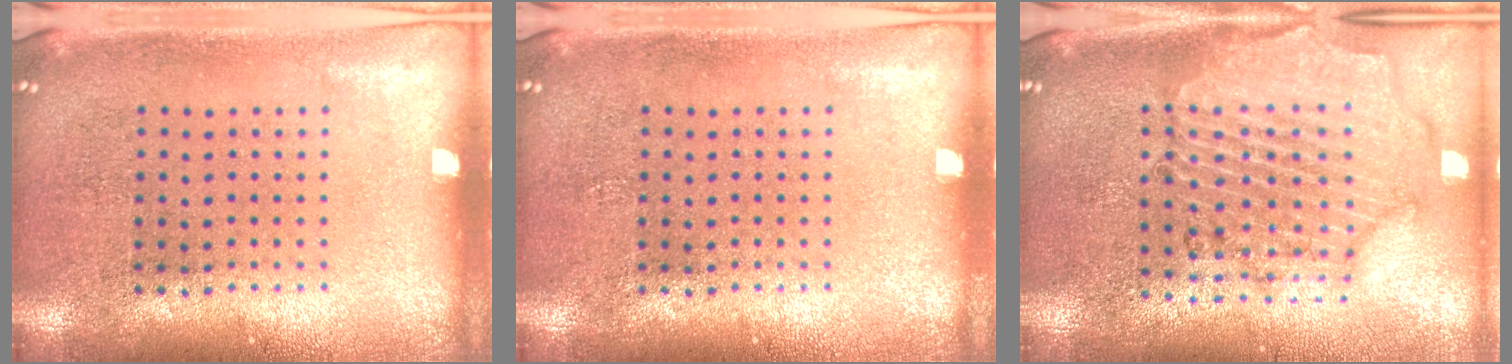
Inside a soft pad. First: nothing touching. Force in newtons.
{"total": 0.0}
{"total": 1.6, "press": 1.6, "slide": 0.3}